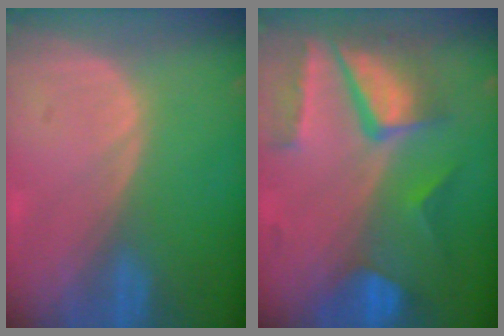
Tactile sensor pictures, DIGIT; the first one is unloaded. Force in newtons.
{"total": 10.5, "press": 8.8, "slide": 5.7}